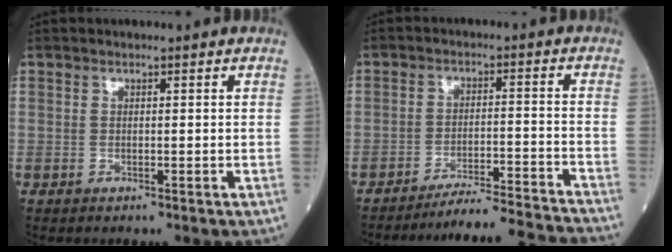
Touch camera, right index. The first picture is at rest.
{"total": 13.6, "force": [-13.2, -2.2, 2.7], "torque": [-0.018, -0.009, -0.193]}